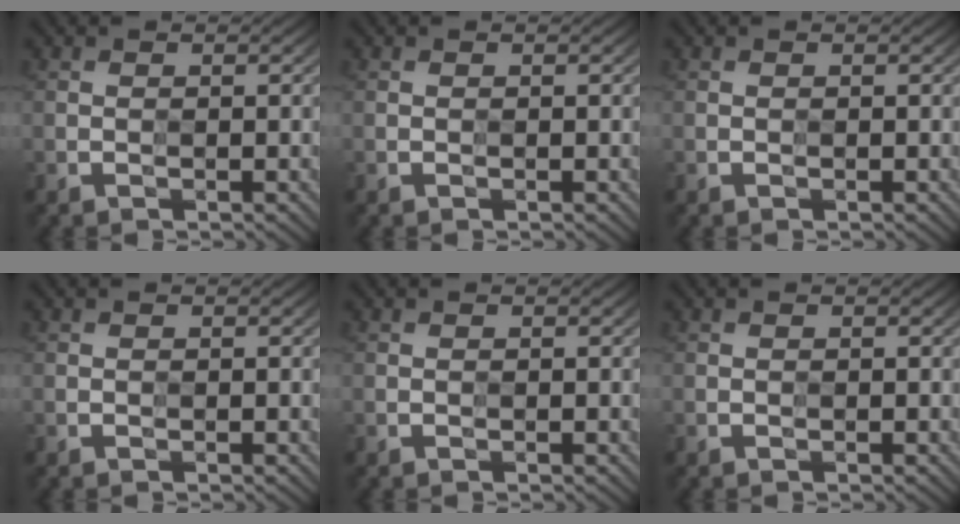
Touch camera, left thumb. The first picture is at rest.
{"total": 0.0}
{"total": 0.0}
{"total": 0.0}
{"total": 0.0}
{"total": 0.0}